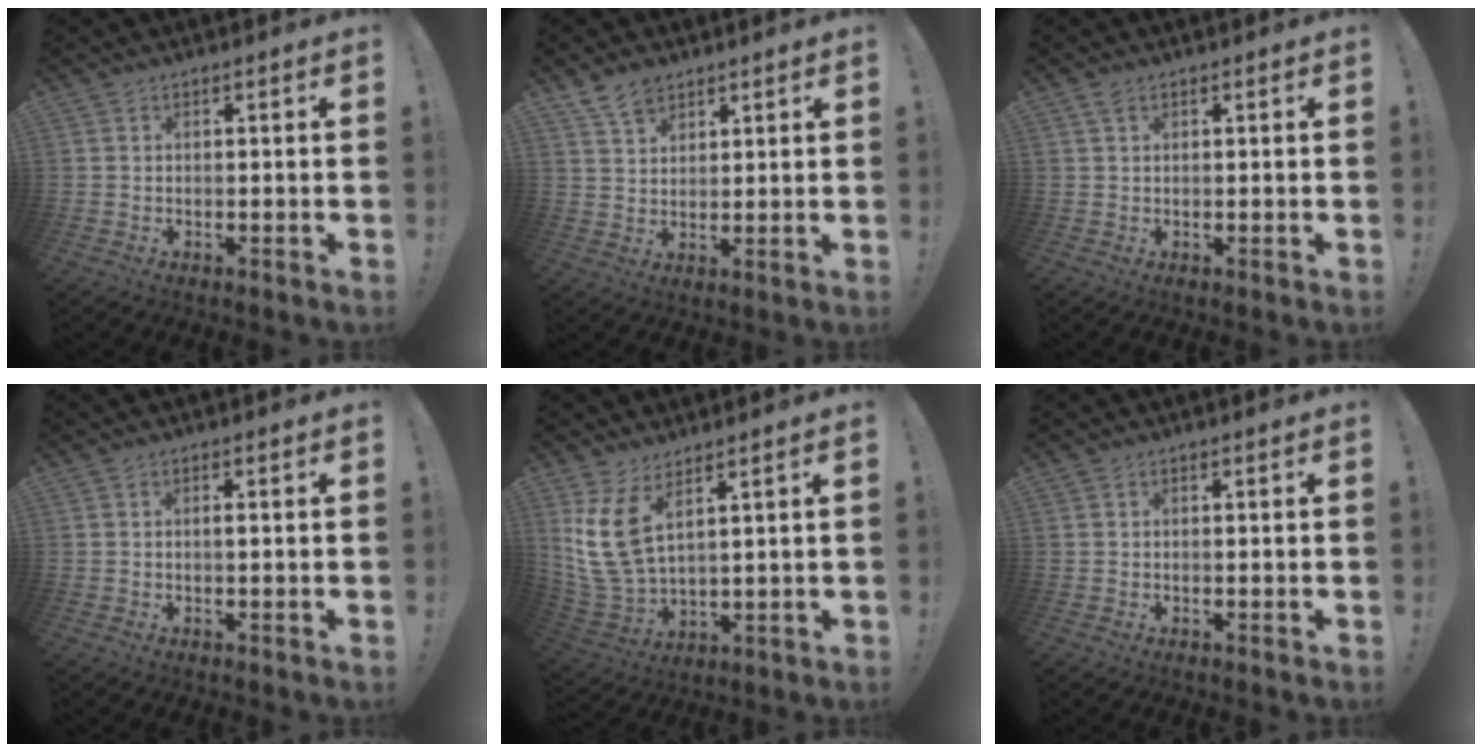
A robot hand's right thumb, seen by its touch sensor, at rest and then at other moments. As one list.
[{"total": 6.2, "force": [4.8, 3.5, 2.0], "torque": [-0.039, -0.022, 0.092]}, {"total": 1.1, "force": [0.7, 0.5, 0.7], "torque": [-0.014, 0.001, 0.012]}, {"total": 0.8, "force": [0.0, 0.0, 0.8], "torque": [-0.012, -0.001, -0.001]}, {"total": 10.8, "force": [5.7, 4.8, 7.8], "torque": [-0.152, -0.033, 0.113]}, {"total": 0.0}]